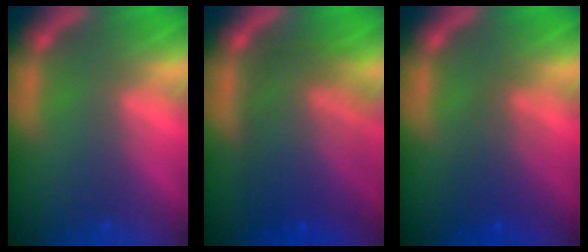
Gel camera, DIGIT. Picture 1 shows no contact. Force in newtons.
{"total": 9.1}
{"total": 3.6}